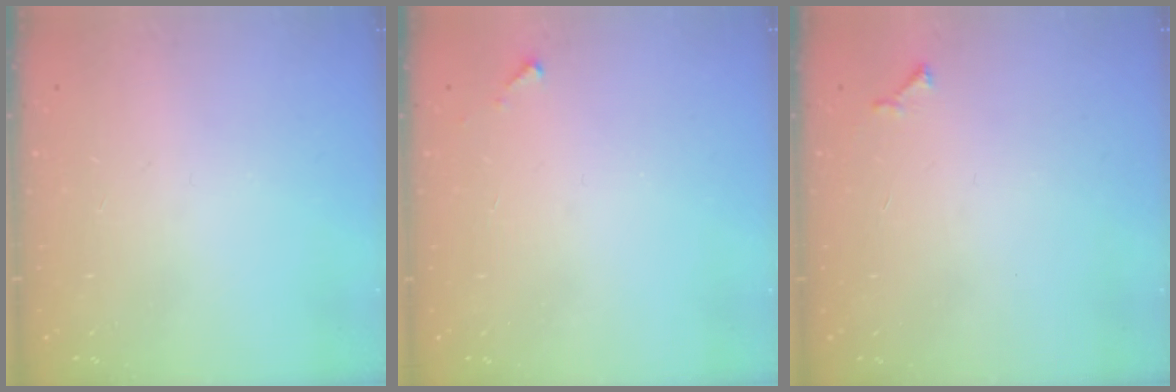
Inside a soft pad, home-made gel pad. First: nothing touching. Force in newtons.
{"total": 2.8, "press": 2.8, "slide": 0.1}
{"total": 3.7, "press": 3.6, "slide": 0.5}